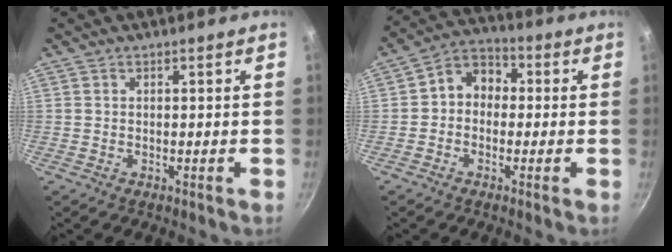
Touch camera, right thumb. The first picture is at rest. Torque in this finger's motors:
{"motor_torque": [-0.06, 0.12, -0.13, 0.21, 0.07]}